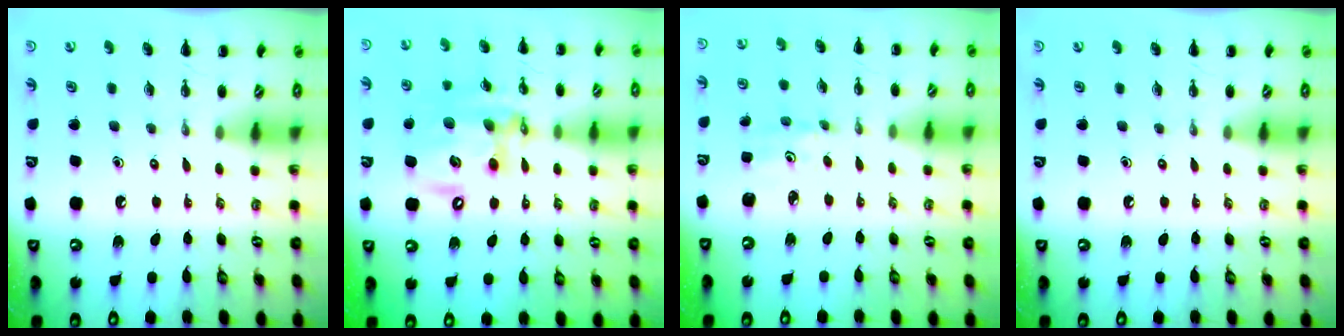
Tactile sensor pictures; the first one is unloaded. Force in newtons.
{"total": 15.4, "press": 14.9, "slide": 3.6}
{"total": 1.6, "press": 1.6, "slide": 0.2}
{"total": 0.0}